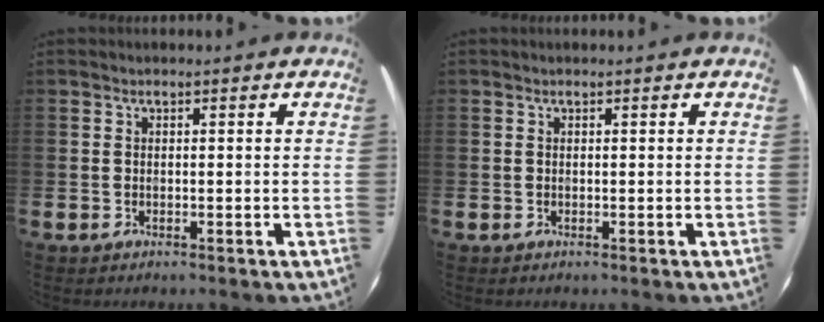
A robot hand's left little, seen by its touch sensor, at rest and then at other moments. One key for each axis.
{"total": 0.0}